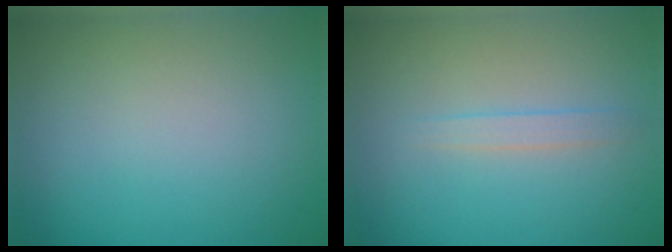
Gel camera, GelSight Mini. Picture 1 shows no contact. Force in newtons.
{"total": 1.3, "press": 1.3, "slide": 0.1}